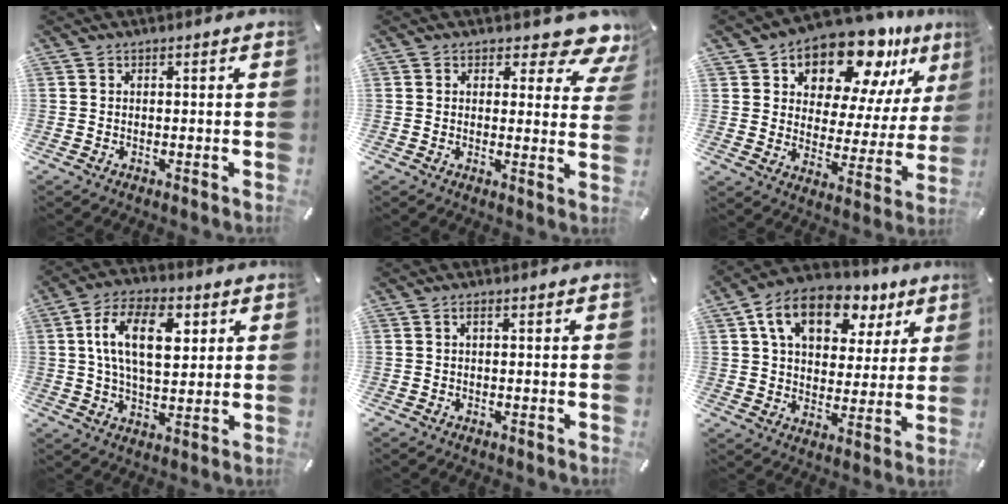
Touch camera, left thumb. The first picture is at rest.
{"total": 6.3, "force": [4.6, 3.1, 3.0], "torque": [-0.027, -0.035, 0.074]}
{"total": 15.6, "force": [12.2, 7.4, 6.2], "torque": [-0.101, -0.104, 0.211]}
{"total": 15.1, "force": [4.0, 8.5, 11.8], "torque": [-0.218, 0.005, 0.065]}
{"total": 1.1, "force": [0.1, 0.3, 1.0], "torque": [-0.021, 0.001, 0.002]}
{"total": 13.7, "force": [7.2, 9.2, 7.2], "torque": [-0.127, -0.021, 0.130]}